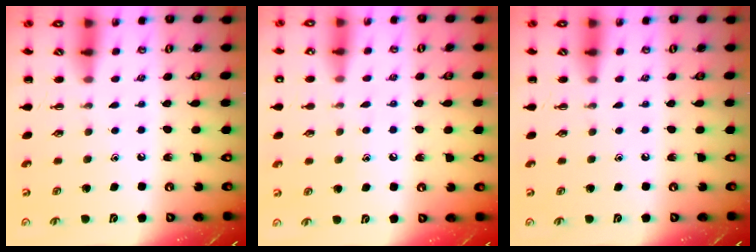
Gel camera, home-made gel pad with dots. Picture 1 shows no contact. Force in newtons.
{"total": 7.1, "press": 7.0, "slide": 1.2}
{"total": 0.0}